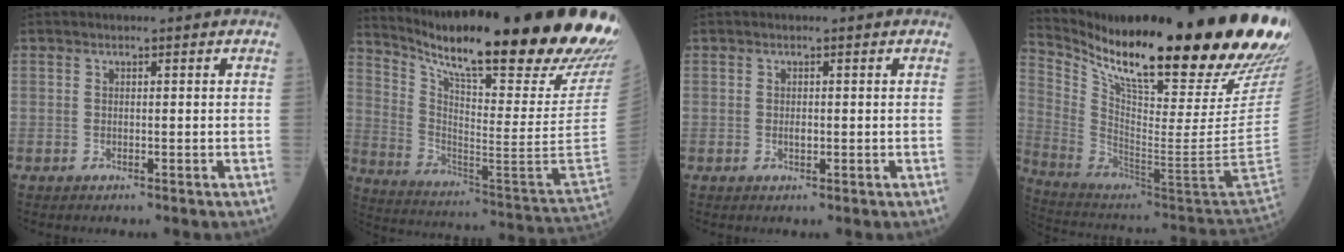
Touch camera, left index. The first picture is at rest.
{"total": 32.1, "force": [26.1, 0.7, 18.6], "torque": [-0.308, -0.099, 0.372]}
{"total": 0.8, "force": [0.0, 0.4, 0.7], "torque": [-0.015, 0.000, 0.001]}
{"total": 34.9, "force": [24.2, 2.0, 25.1], "torque": [-0.340, -0.064, 0.363]}